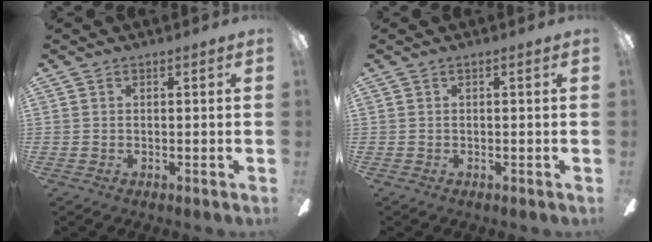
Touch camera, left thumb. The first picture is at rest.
{"total": 0.0}